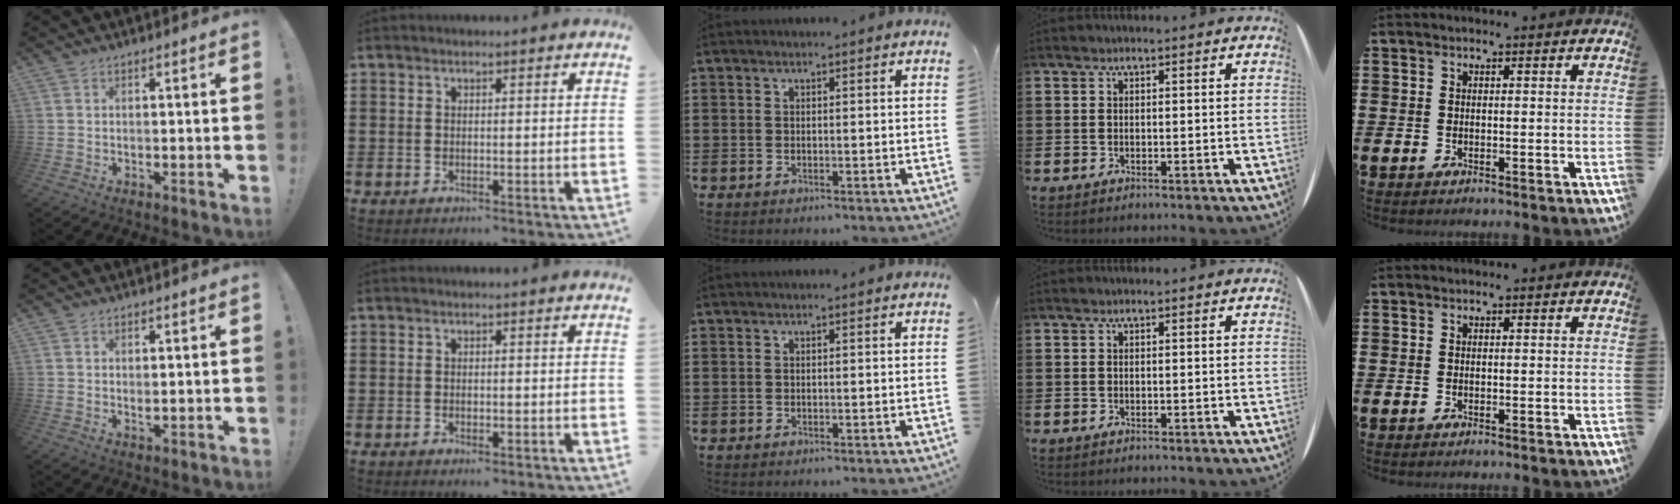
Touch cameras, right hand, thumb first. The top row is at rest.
{"thumb": {"total": 1.3, "force": [0.9, 0.4, 0.7], "torque": [0.000, -0.009, 0.014]}, "index": {"total": 0.7, "force": [-0.6, 0.2, 0.4], "torque": [-0.011, -0.006, -0.009]}}